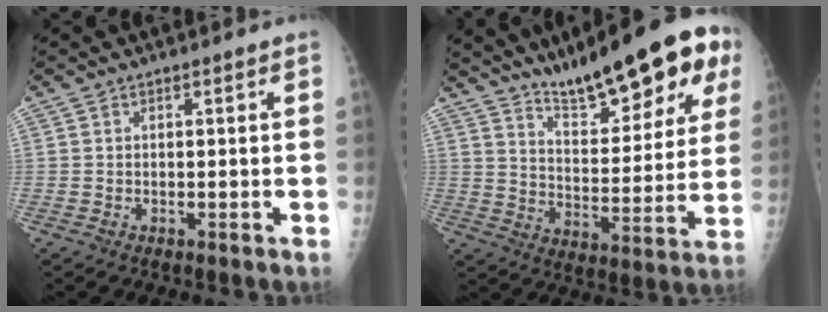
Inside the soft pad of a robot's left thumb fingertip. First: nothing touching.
{"total": 20.0, "force": [13.2, 4.9, 14.2], "torque": [-0.173, -0.057, 0.207]}